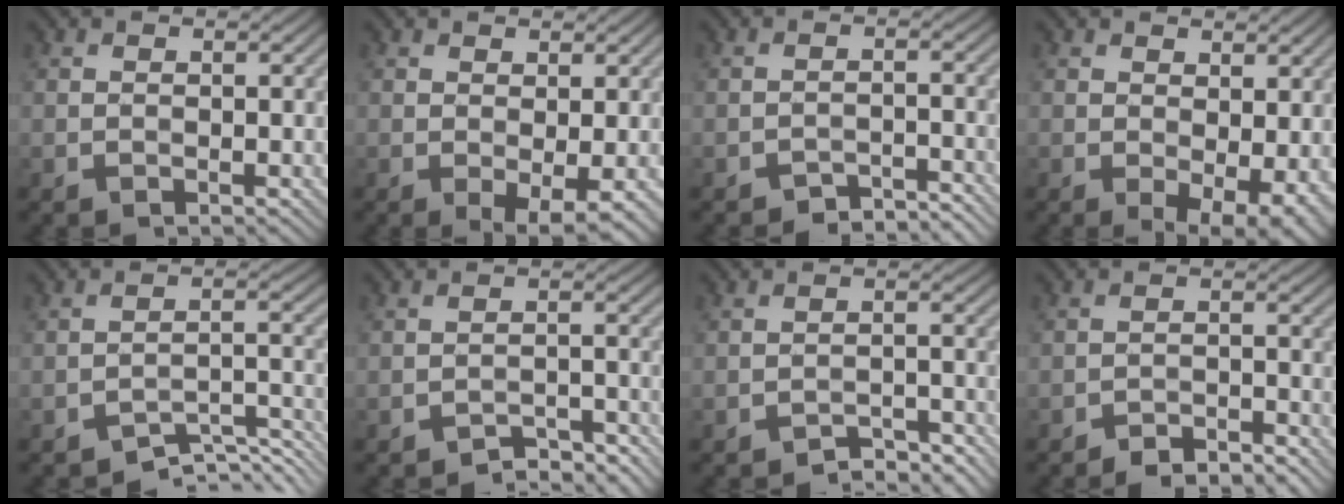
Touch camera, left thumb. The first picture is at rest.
{"total": 3.0, "force": [-0.2, 1.0, 2.8], "torque": [-0.049, -0.008, 0.001]}
{"total": 3.0, "force": [-2.9, 0.5, 0.7], "torque": [-0.005, 0.010, -0.047]}
{"total": 5.1, "force": [-0.2, 2.4, 4.5], "torque": [-0.063, -0.011, 0.008]}
{"total": 4.9, "force": [-4.2, 1.1, 2.2], "torque": [-0.032, 0.003, -0.065]}
{"total": 3.6, "force": [-3.3, 0.7, 1.1], "torque": [-0.014, 0.009, -0.051]}
{"total": 3.5, "force": [-3.2, 0.7, 1.2], "torque": [-0.015, 0.009, -0.049]}
{"total": 3.1, "force": [-2.9, 0.4, 1.1], "torque": [-0.014, 0.008, -0.049]}